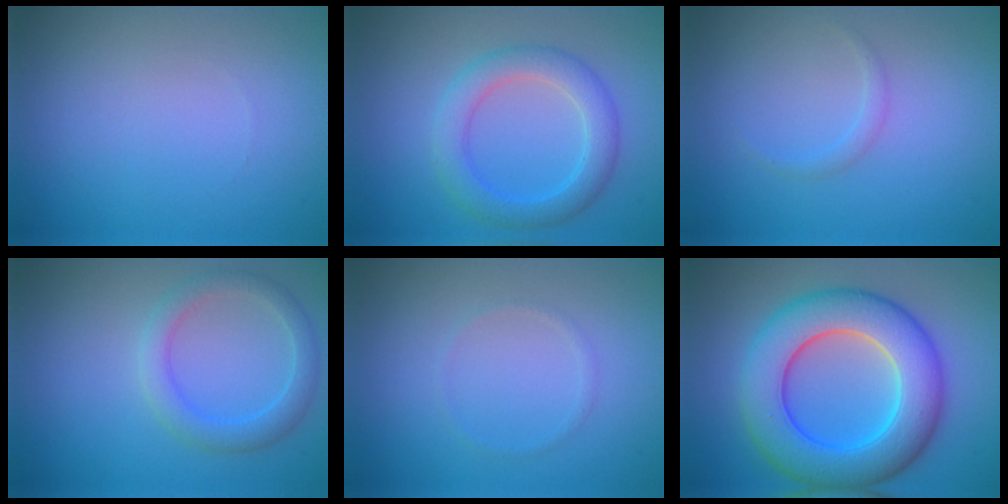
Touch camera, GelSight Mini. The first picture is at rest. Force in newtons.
{"total": 3.8, "press": 3.8, "slide": 0.1}
{"total": 0.9, "press": 0.9, "slide": 0.0}
{"total": 2.9, "press": 2.9, "slide": 0.2}
{"total": 0.6, "press": 0.6, "slide": 0.1}
{"total": 9.9, "press": 9.8, "slide": 0.3}